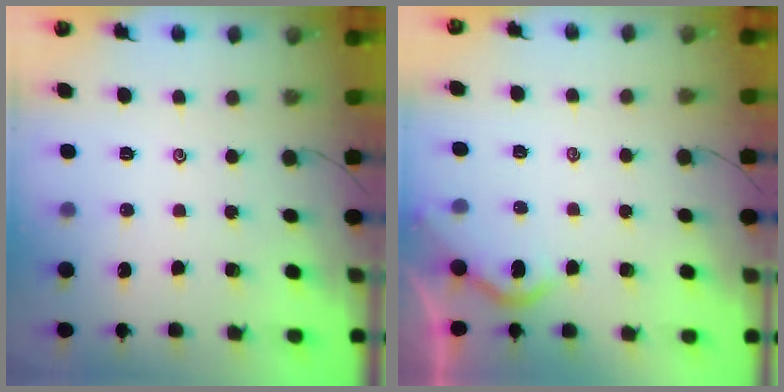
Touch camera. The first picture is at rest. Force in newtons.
{"total": 4.8, "press": 4.8, "slide": 0.3}